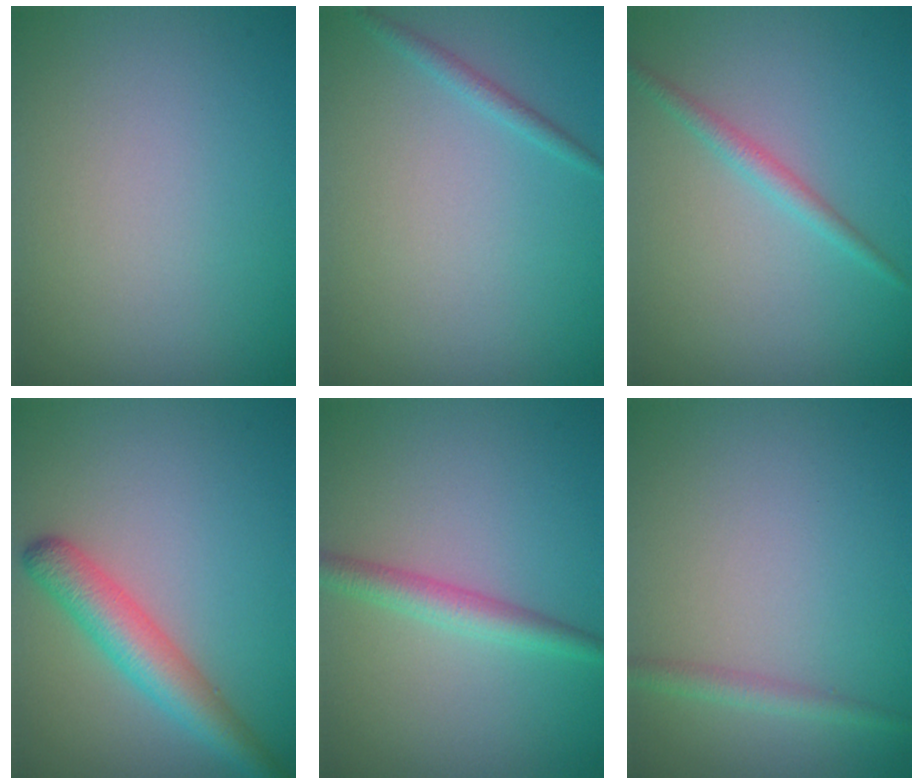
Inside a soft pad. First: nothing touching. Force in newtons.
{"total": 1.1, "press": 1.0, "slide": 0.1}
{"total": 1.6, "press": 1.6, "slide": 0.1}
{"total": 4.4, "press": 4.4, "slide": 0.1}
{"total": 2.5, "press": 2.5, "slide": 0.0}
{"total": 1.4, "press": 1.4, "slide": 0.1}